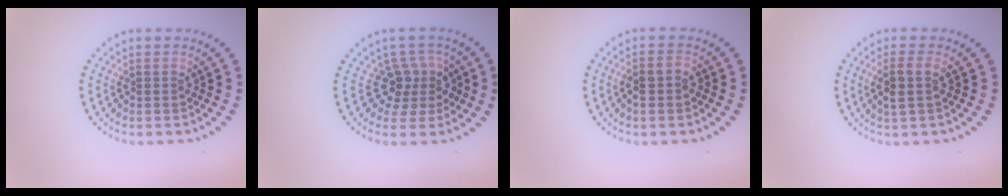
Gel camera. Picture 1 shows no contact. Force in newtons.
{"total": 3.2, "press": 2.4, "slide": 2.0}
{"total": 1.4, "press": 1.3, "slide": 0.5}
{"total": 1.8, "press": 1.7, "slide": 0.8}